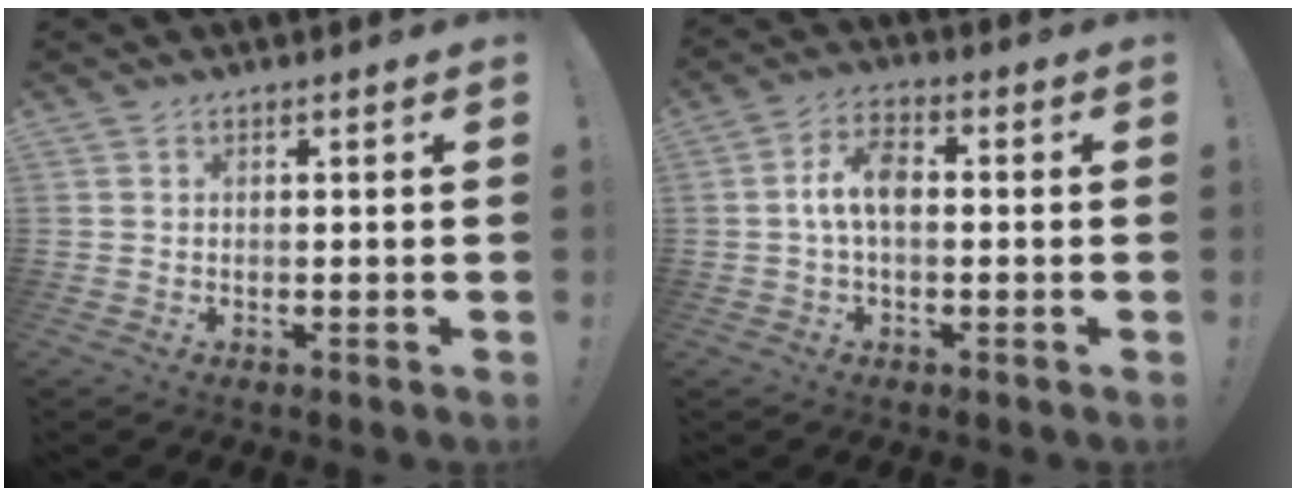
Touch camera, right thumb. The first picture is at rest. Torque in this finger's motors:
{"motor_torque": [0.06, 0.08, 0.01, 0.00, 0.01]}